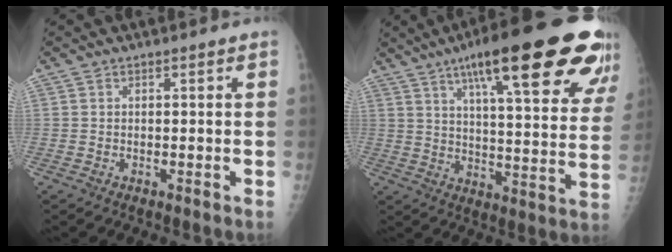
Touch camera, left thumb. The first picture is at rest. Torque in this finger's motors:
{"motor_torque": [2.82, 0.72, 1.88, -0.88, 0.21]}